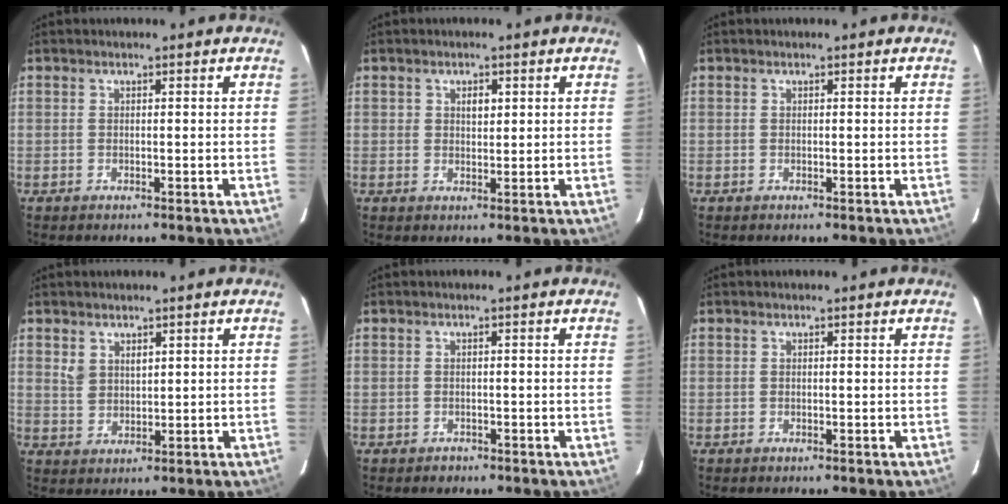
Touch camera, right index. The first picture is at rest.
{"total": 2.0, "force": [0.8, 1.2, 1.4], "torque": [-0.023, 0.003, 0.014]}
{"total": 0.0}
{"total": 3.1, "force": [1.7, 2.0, 1.6], "torque": [-0.035, 0.005, 0.042]}
{"total": 1.1, "force": [-0.7, 0.8, 0.1], "torque": [-0.005, 0.001, -0.010]}
{"total": 0.0}